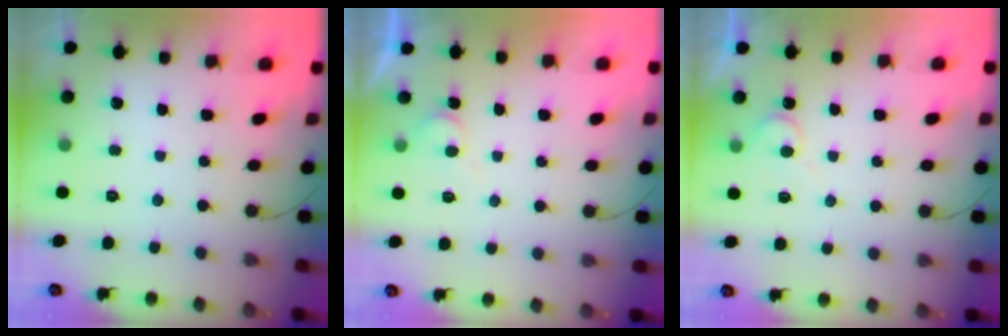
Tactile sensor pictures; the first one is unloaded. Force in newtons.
{"total": 5.9, "press": 5.9, "slide": 0.6}
{"total": 5.0, "press": 4.9, "slide": 0.4}